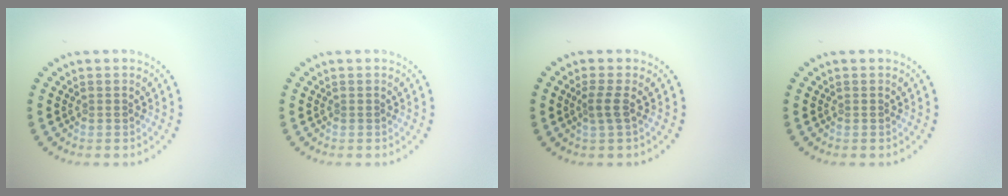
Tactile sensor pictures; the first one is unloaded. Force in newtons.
{"total": 0.0}
{"total": 1.7, "press": 1.2, "slide": 1.2}
{"total": 0.0}